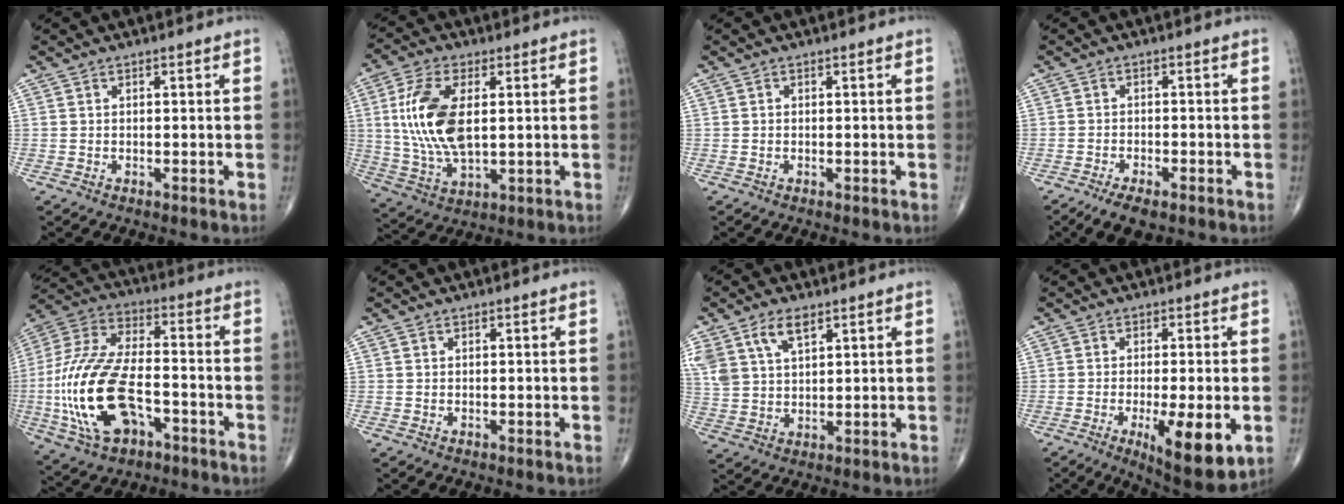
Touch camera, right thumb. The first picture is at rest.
{"total": 14.3, "force": [2.1, 7.1, 12.2], "torque": [-0.254, -0.006, 0.045]}
{"total": 0.0}
{"total": 5.5, "force": [-3.8, 2.1, 3.4], "torque": [-0.059, 0.002, -0.063]}
{"total": 21.8, "force": [-6.2, 11.4, 17.6], "torque": [-0.380, 0.026, -0.105]}
{"total": 0.0}
{"total": 9.5, "force": [5.2, 5.1, 6.1], "torque": [-0.124, -0.010, 0.109]}
{"total": 11.8, "force": [-3.6, 3.2, 10.8], "torque": [-0.160, -0.021, -0.046]}